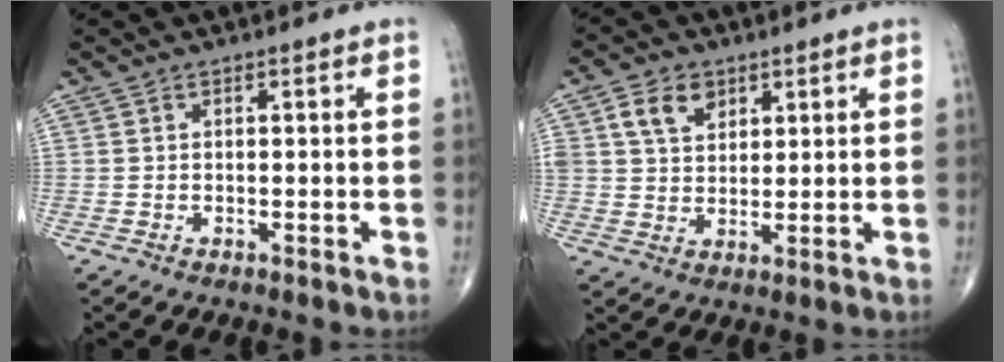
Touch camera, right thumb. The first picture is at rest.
{"total": 6.7, "force": [3.1, 4.8, 3.6], "torque": [-0.046, -0.010, 0.056]}